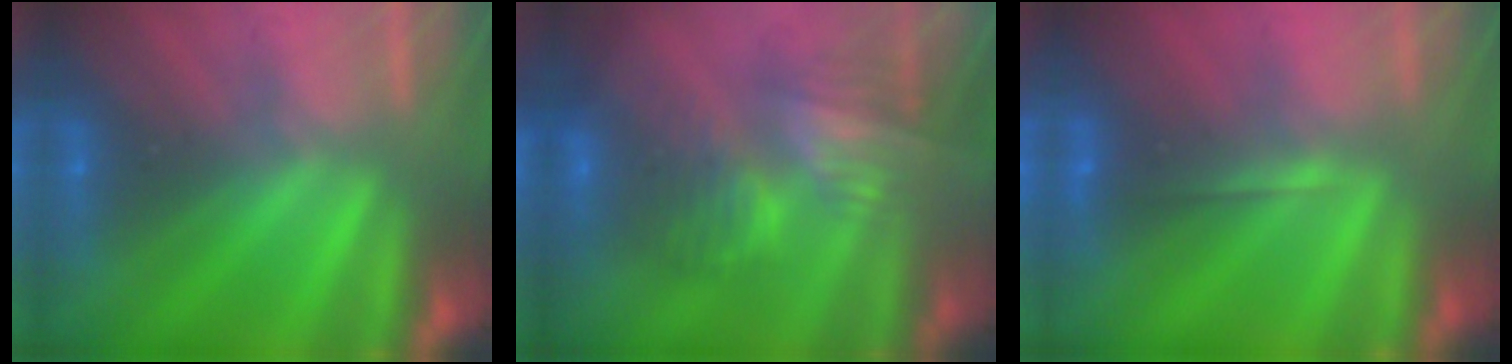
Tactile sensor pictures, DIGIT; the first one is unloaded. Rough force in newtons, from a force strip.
{"total": 13.7}
{"total": 1.9}